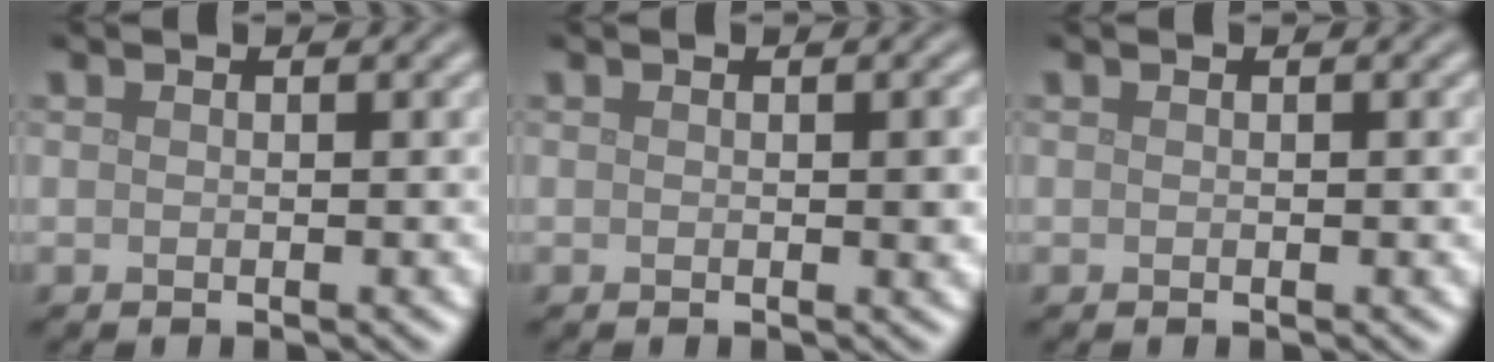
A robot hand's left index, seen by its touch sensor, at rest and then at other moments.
{"total": 0.9, "force": [0.0, 0.2, 0.9], "torque": [-0.010, -0.002, 0.000]}
{"total": 0.0}